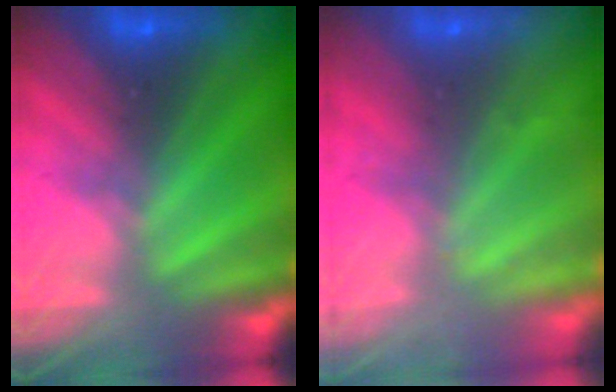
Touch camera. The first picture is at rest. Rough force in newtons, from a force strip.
{"total": 2.3}